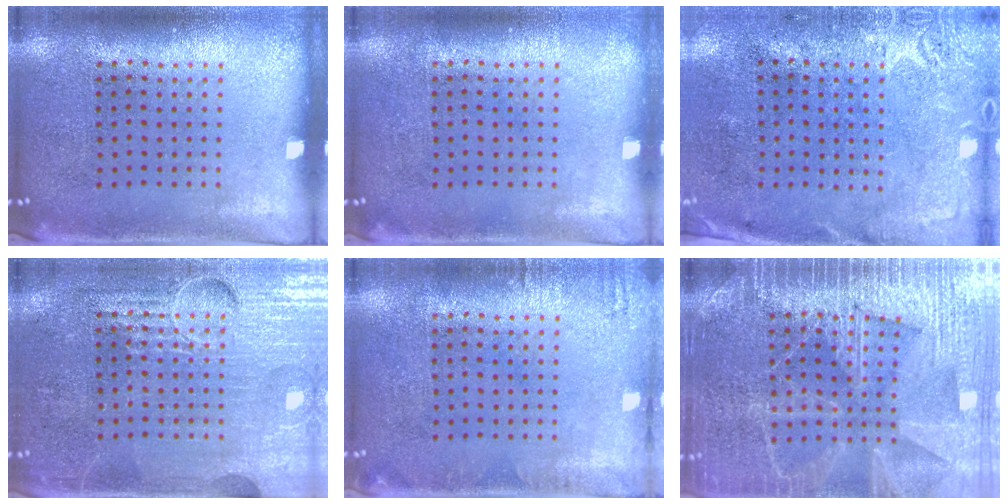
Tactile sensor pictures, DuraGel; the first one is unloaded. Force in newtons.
{"total": 0.0}
{"total": 2.7, "press": 2.2, "slide": 1.7}
{"total": 4.1, "press": 4.0, "slide": 0.7}
{"total": 1.1, "press": 1.1, "slide": 0.2}
{"total": 6.6, "press": 6.5, "slide": 0.9}